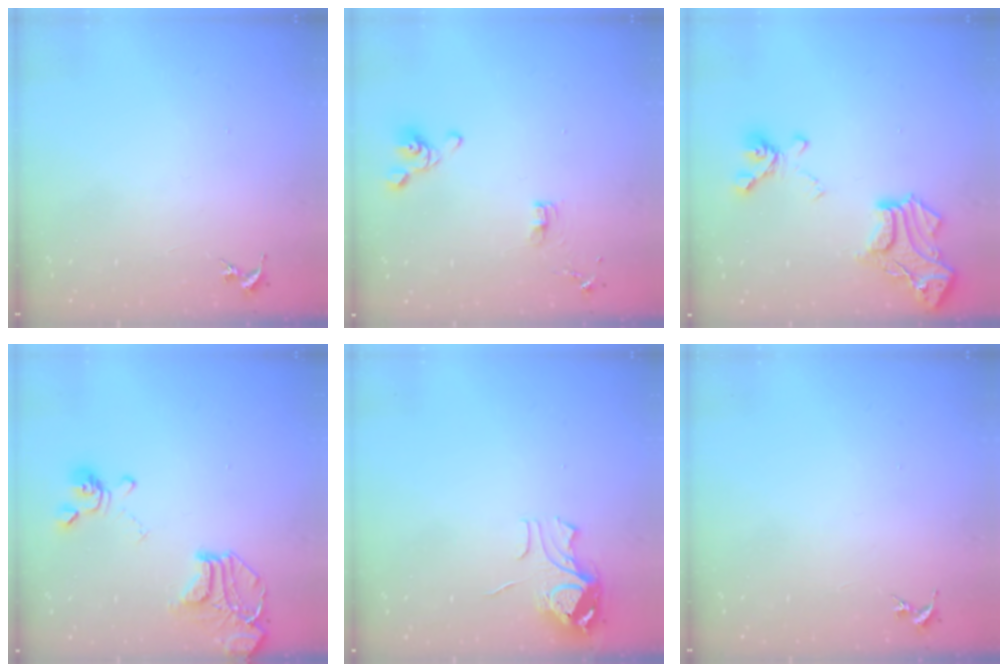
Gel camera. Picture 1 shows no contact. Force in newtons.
{"total": 8.8, "press": 8.5, "slide": 2.0}
{"total": 18.5, "press": 18.4, "slide": 1.5}
{"total": 16.7, "press": 16.5, "slide": 2.0}
{"total": 7.7, "press": 7.7, "slide": 0.7}
{"total": 0.0}